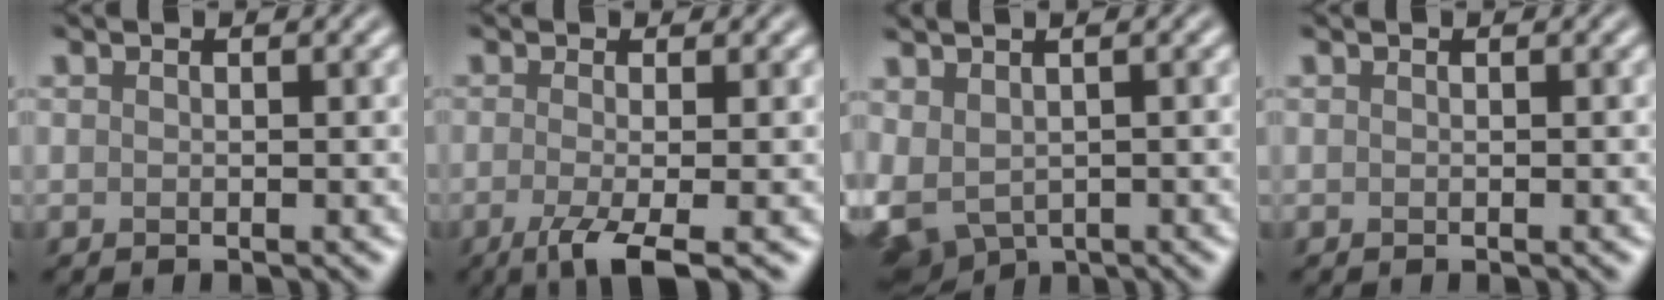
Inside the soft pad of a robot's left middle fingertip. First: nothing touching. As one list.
[{"total": 3.9, "force": [-1.5, 0.9, 3.5], "torque": [-0.062, -0.006, -0.037]}, {"total": 5.5, "force": [0.1, 3.9, 4.0], "torque": [-0.088, -0.015, 0.024]}, {"total": 0.0}]